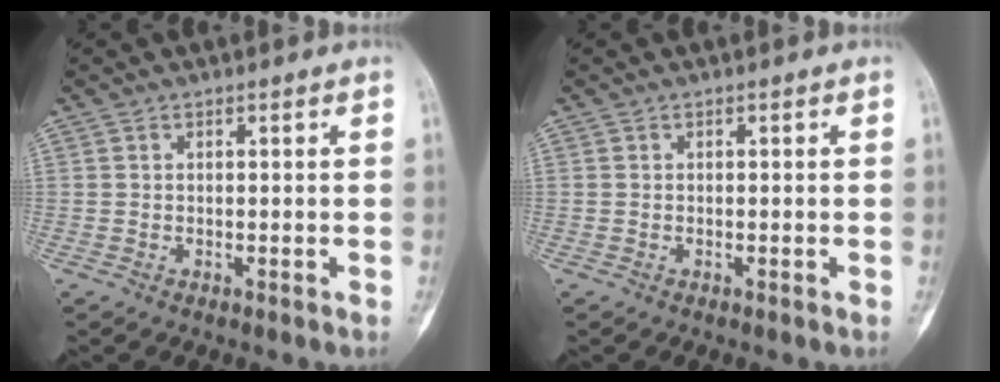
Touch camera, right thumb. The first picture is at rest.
{"total": 0.0}